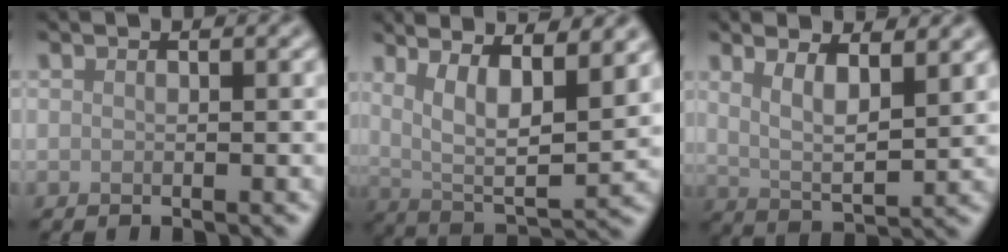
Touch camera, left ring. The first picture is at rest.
{"total": 10.6, "force": [4.9, 3.5, 8.7], "torque": [-0.142, 0.009, 0.079]}
{"total": 4.8, "force": [2.3, 1.6, 3.9], "torque": [-0.073, -0.009, 0.044]}